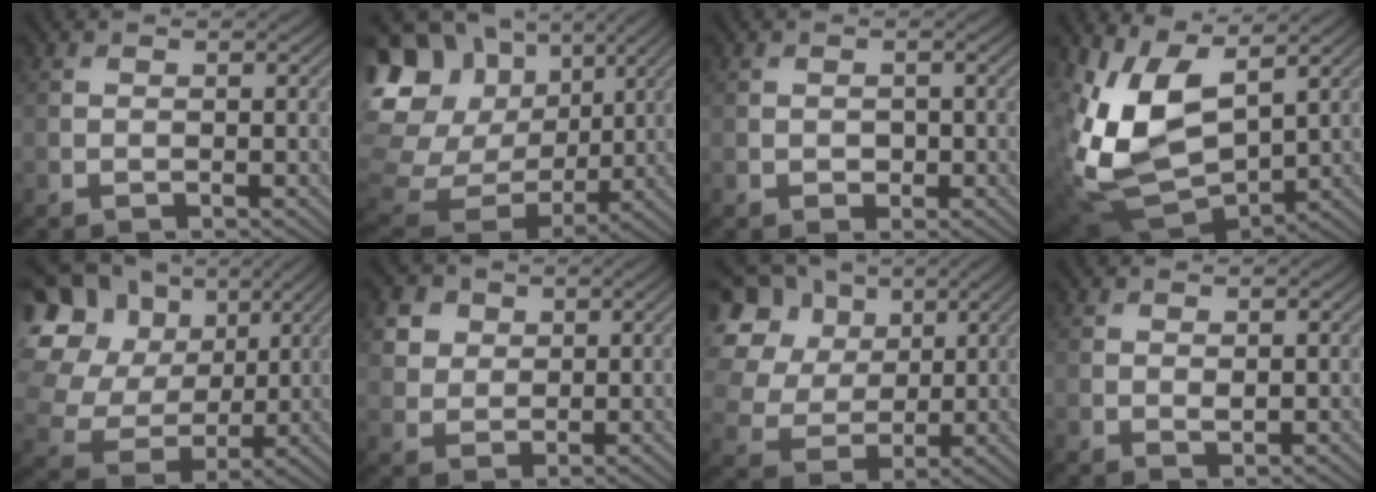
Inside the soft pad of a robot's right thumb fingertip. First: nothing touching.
{"total": 19.1, "force": [4.6, 15.7, 9.8], "torque": [-0.271, 0.001, 0.113]}
{"total": 1.1, "force": [-0.2, 0.8, 0.7], "torque": [-0.011, -0.004, -0.003]}
{"total": 12.0, "force": [2.6, 6.8, 9.6], "torque": [-0.237, -0.019, 0.057]}
{"total": 20.6, "force": [7.0, 16.9, 9.6], "torque": [-0.294, 0.047, 0.139]}
{"total": 5.4, "force": [2.8, 4.1, 2.2], "torque": [-0.077, 0.001, 0.056]}
{"total": 14.5, "force": [5.9, 11.1, 7.3], "torque": [-0.235, 0.045, 0.135]}
{"total": 0.8, "force": [0.4, 0.2, 0.6], "torque": [-0.013, -0.004, 0.008]}